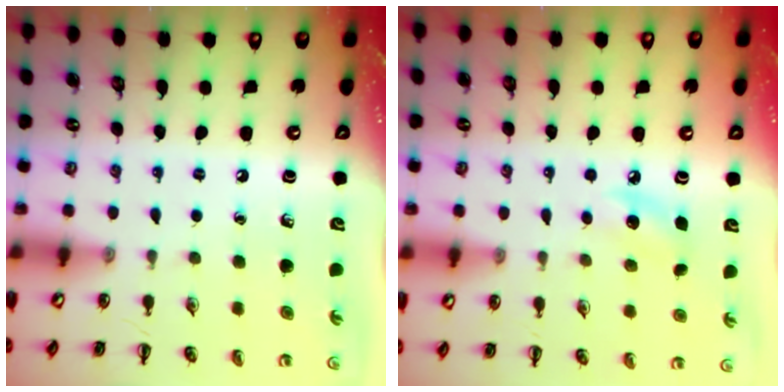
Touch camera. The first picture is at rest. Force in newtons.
{"total": 7.4, "press": 7.2, "slide": 1.8}